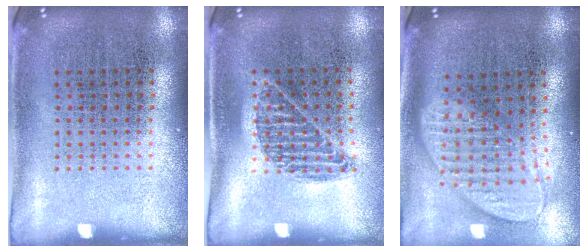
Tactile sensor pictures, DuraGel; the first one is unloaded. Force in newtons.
{"total": 0.9, "press": 0.8, "slide": 0.4}
{"total": 2.0, "press": 1.5, "slide": 1.2}